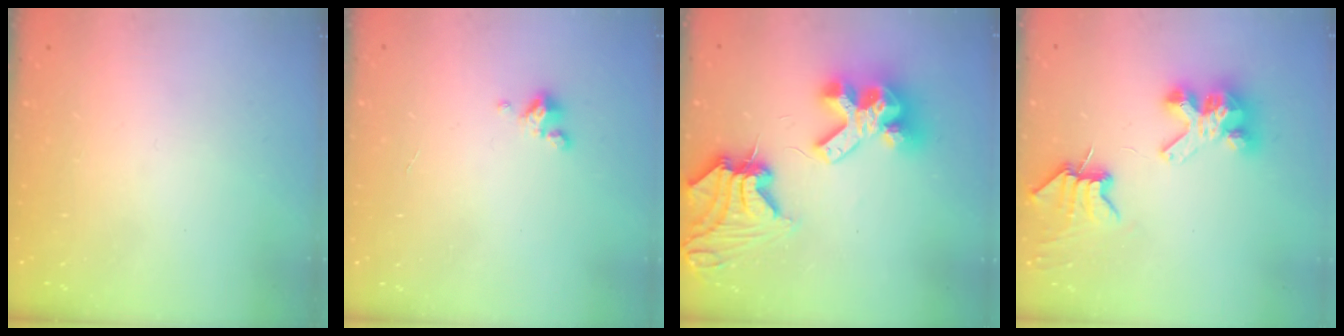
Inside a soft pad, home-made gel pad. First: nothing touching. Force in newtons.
{"total": 2.5, "press": 2.5, "slide": 0.3}
{"total": 16.4, "press": 16.3, "slide": 1.9}
{"total": 8.2, "press": 8.1, "slide": 0.9}